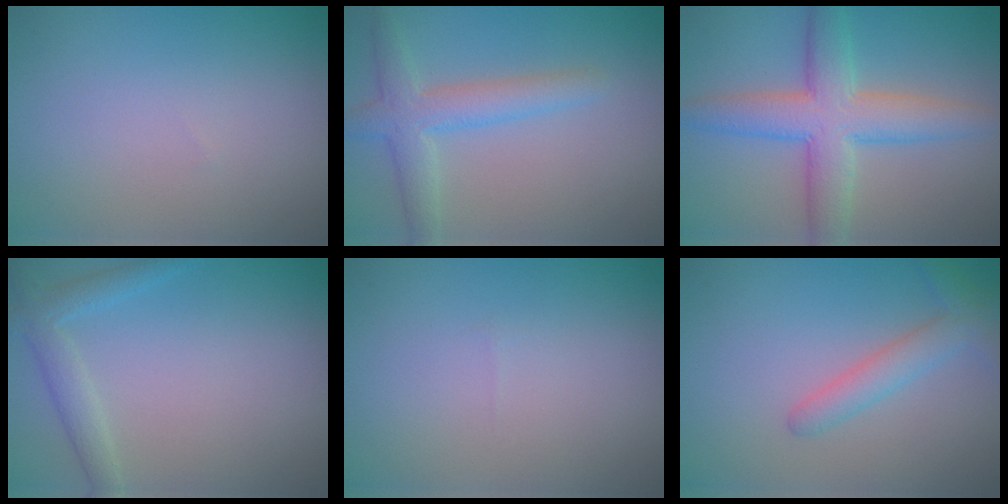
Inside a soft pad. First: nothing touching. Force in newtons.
{"total": 3.7, "press": 3.7, "slide": 0.1}
{"total": 6.6, "press": 6.6, "slide": 0.1}
{"total": 2.4, "press": 2.4, "slide": 0.2}
{"total": 0.0}
{"total": 2.8, "press": 2.7, "slide": 0.2}